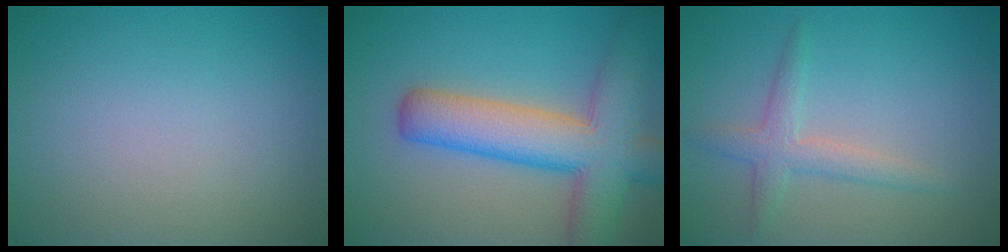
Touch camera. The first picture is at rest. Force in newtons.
{"total": 9.3, "press": 9.3, "slide": 0.4}
{"total": 2.5, "press": 2.5, "slide": 0.1}